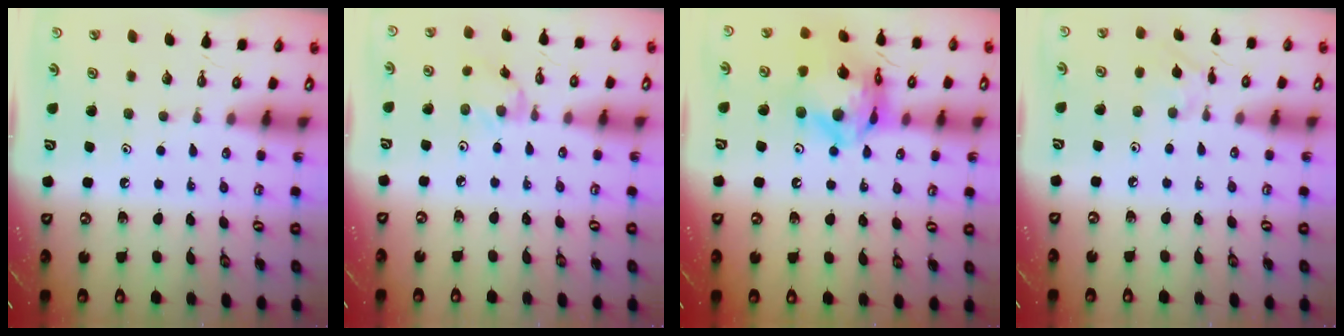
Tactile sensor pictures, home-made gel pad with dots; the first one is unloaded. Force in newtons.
{"total": 3.0, "press": 2.9, "slide": 0.4}
{"total": 16.6, "press": 16.6, "slide": 1.6}
{"total": 4.1, "press": 4.1, "slide": 0.2}